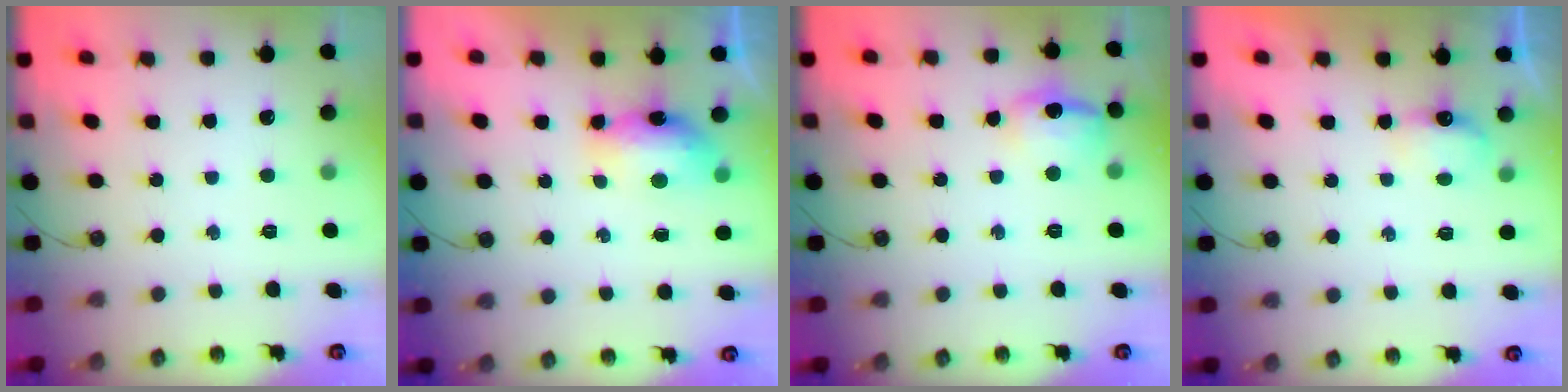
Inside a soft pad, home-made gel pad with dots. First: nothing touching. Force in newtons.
{"total": 16.4, "press": 10.0, "slide": 13.0}
{"total": 12.0, "press": 12.0, "slide": 0.8}
{"total": 5.8, "press": 5.8, "slide": 0.6}